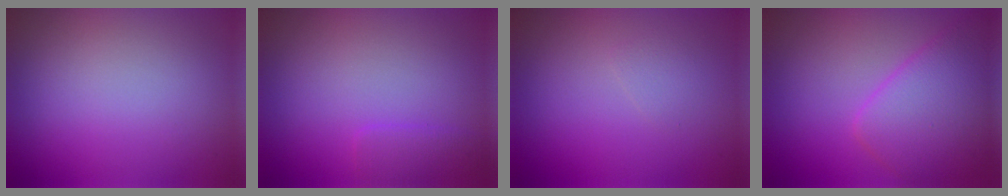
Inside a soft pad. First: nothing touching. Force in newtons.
{"total": 1.6, "press": 1.6, "slide": 0.0}
{"total": 0.8, "press": 0.8, "slide": 0.1}
{"total": 6.1, "press": 6.1, "slide": 0.2}